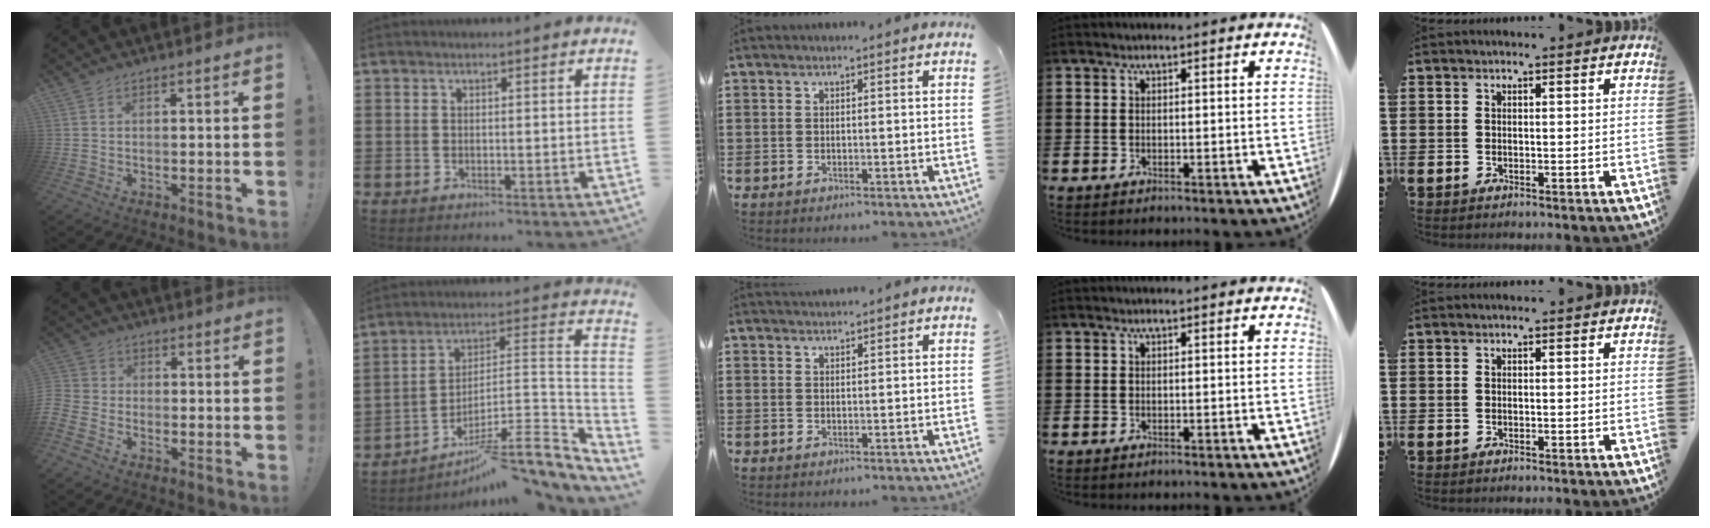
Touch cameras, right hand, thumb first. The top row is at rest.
{"thumb": {"total": 5.4, "force": [-3.7, 3.6, 1.7], "torque": [-0.053, 0.020, -0.070]}, "index": {"total": 8.9, "force": [-6.0, 1.4, 6.4], "torque": [-0.099, -0.005, -0.121]}, "middle": {"total": 1.3, "force": [1.3, 0.2, -0.2], "torque": [0.001, 0.003, 0.025]}}